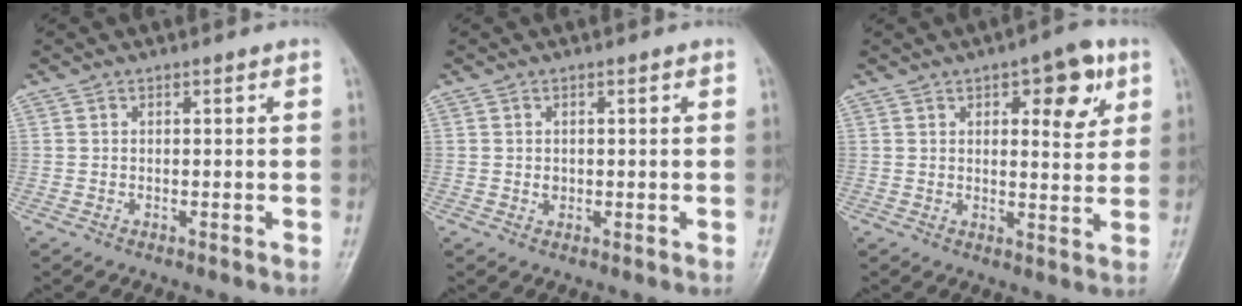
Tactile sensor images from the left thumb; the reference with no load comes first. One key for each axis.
{"total": 1.1, "fx": 0.0, "fy": 1.0, "fz": 0.5, "tx": -0.005, "ty": 0.001, "tz": 0.003}
{"total": 9.2, "fx": 4.1, "fy": 3.9, "fz": 7.2, "tx": -0.063, "ty": -0.014, "tz": 0.049}